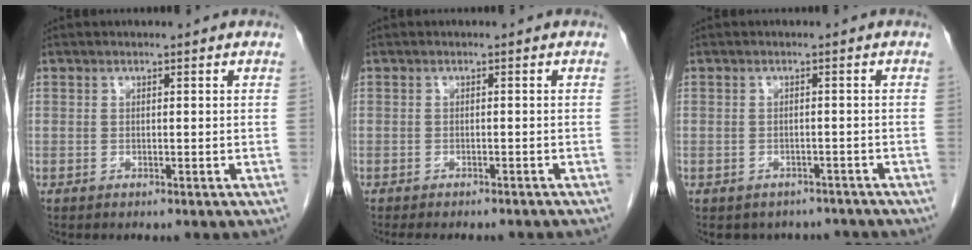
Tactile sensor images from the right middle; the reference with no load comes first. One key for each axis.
{"total": 8.2, "fx": -7.3, "fy": 1.9, "fz": 3.1, "tx": -0.031, "ty": -0.006, "tz": -0.085}
{"total": 5.8, "fx": -5.0, "fy": 2.9, "fz": 0.4, "tx": 0.010, "ty": 0.013, "tz": -0.056}